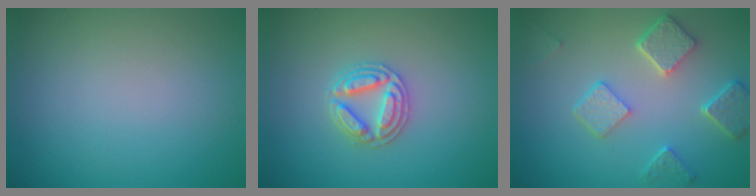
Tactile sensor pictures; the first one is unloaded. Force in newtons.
{"total": 2.9, "press": 2.9, "slide": 0.5}
{"total": 4.9, "press": 4.0, "slide": 2.9}